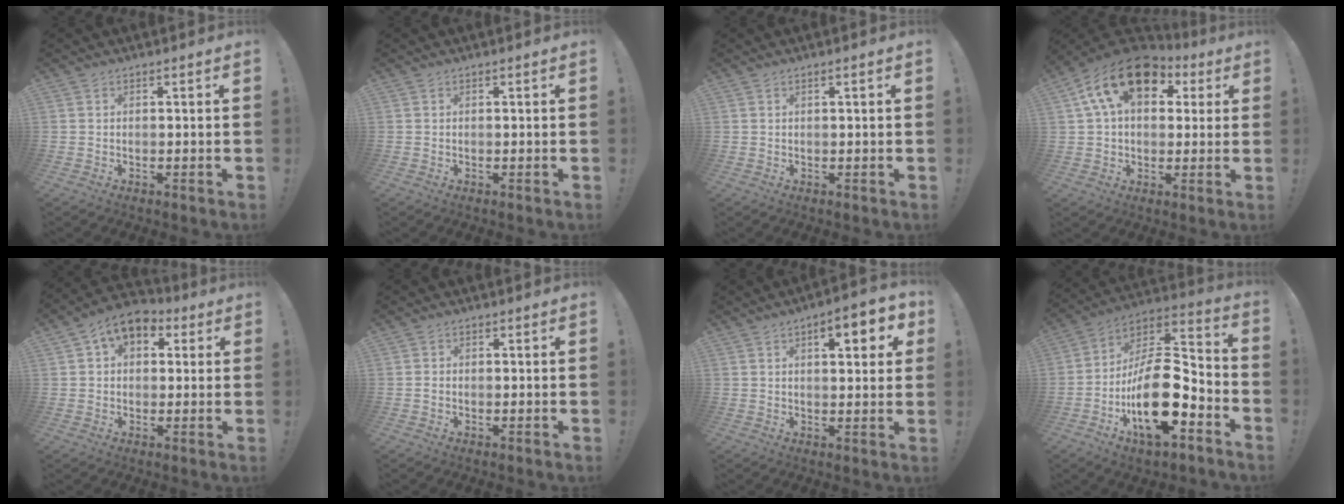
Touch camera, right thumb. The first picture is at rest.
{"total": 0.0}
{"total": 1.0, "force": [0.3, -0.2, 1.0], "torque": [-0.017, -0.001, 0.003]}
{"total": 17.7, "force": [7.6, 10.5, 12.0], "torque": [-0.205, -0.024, 0.133]}
{"total": 8.5, "force": [3.8, 5.6, 5.1], "torque": [-0.082, -0.006, 0.074]}
{"total": 0.9, "force": [0.0, 0.7, 0.5], "torque": [-0.002, 0.000, -0.002]}
{"total": 8.2, "force": [3.3, 2.8, 6.9], "torque": [-0.084, -0.009, 0.047]}
{"total": 21.7, "force": [-7.0, 10.1, 17.8], "torque": [-0.311, 0.035, -0.108]}